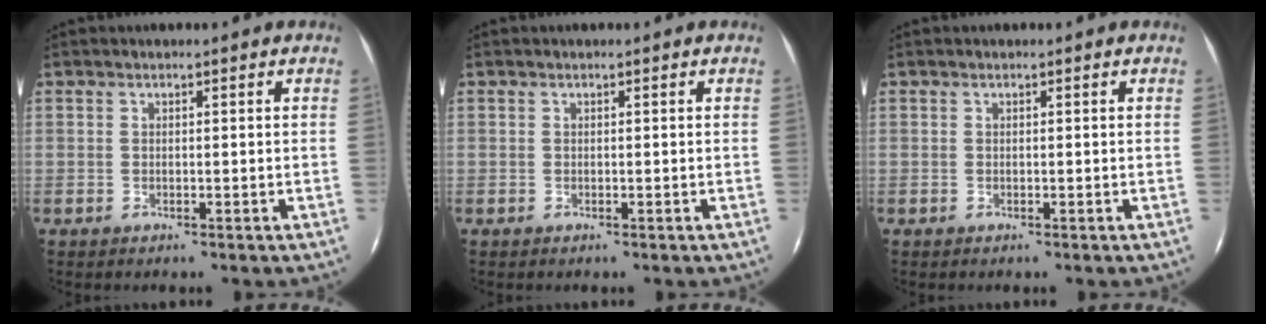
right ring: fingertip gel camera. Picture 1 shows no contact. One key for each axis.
{"total": 0.0}
{"total": 0.0}